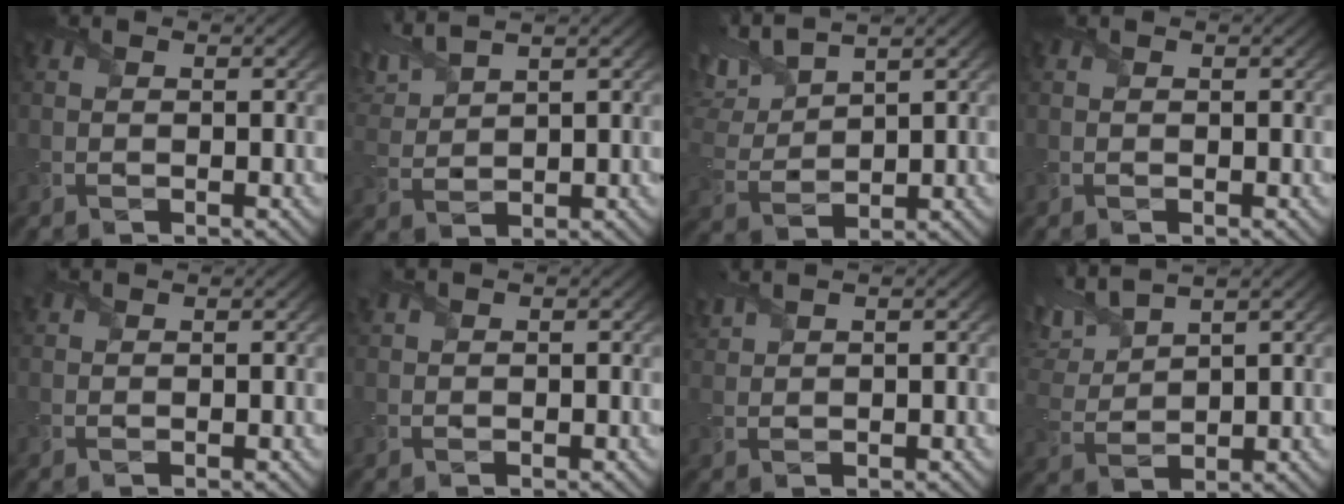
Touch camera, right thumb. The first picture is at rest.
{"total": 5.1, "force": [4.1, 0.9, 2.9], "torque": [-0.084, 0.019, 0.081]}
{"total": 7.0, "force": [5.2, 1.8, 4.3], "torque": [-0.117, 0.018, 0.102]}
{"total": 0.0}
{"total": 1.8, "force": [1.6, 0.2, 0.7], "torque": [-0.019, 0.011, 0.033]}
{"total": 2.0, "force": [1.7, 0.3, 1.0], "torque": [-0.028, 0.012, 0.035]}
{"total": 2.6, "force": [2.5, -0.1, 0.8], "torque": [-0.027, 0.010, 0.047]}
{"total": 6.2, "force": [4.7, 1.5, 3.7], "torque": [-0.103, 0.017, 0.091]}